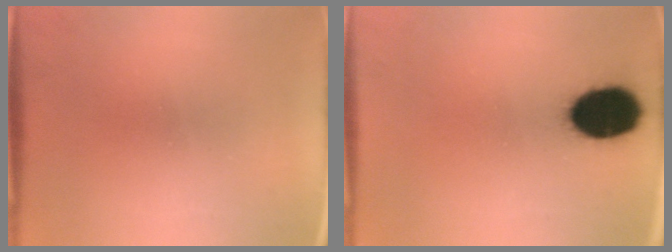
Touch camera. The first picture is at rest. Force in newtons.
{"total": 13.9}